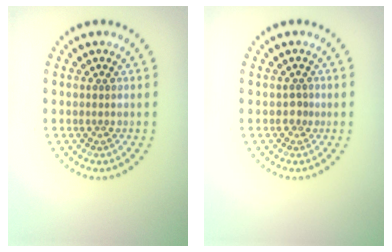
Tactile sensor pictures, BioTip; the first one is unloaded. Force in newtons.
{"total": 0.9, "press": 0.6, "slide": 0.6}